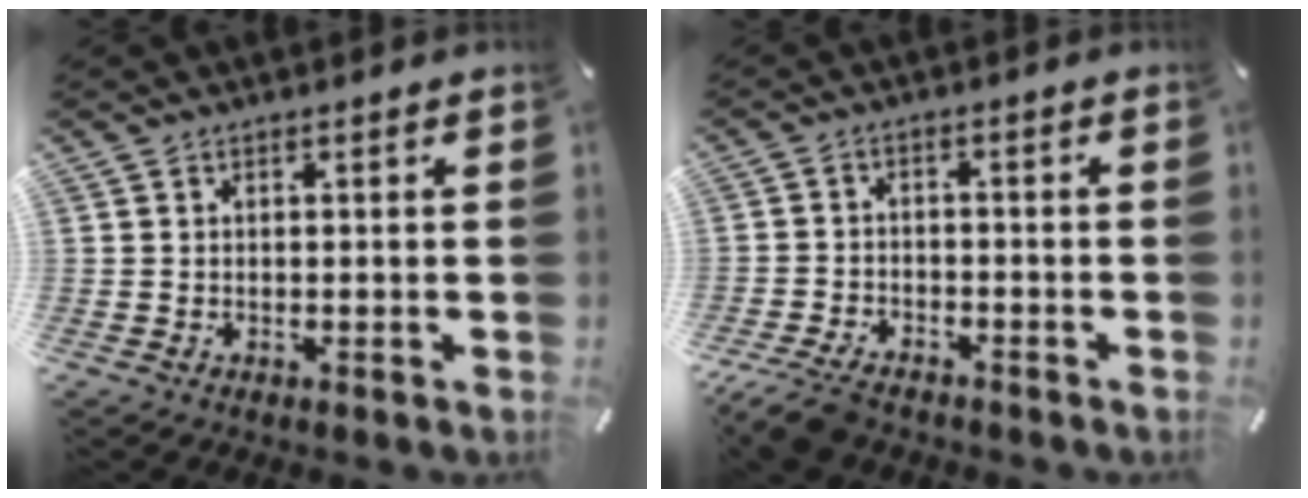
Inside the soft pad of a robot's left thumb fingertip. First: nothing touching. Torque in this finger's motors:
{"motor_torque": [-0.18, 0.72, 0.56, 0.55, 0.19]}